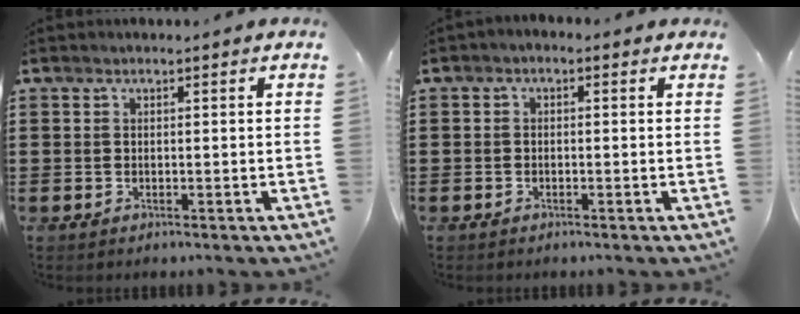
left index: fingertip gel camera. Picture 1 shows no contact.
{"total": 1.1, "force": [-1.0, 0.5, 0.2], "torque": [-0.006, 0.003, -0.021]}